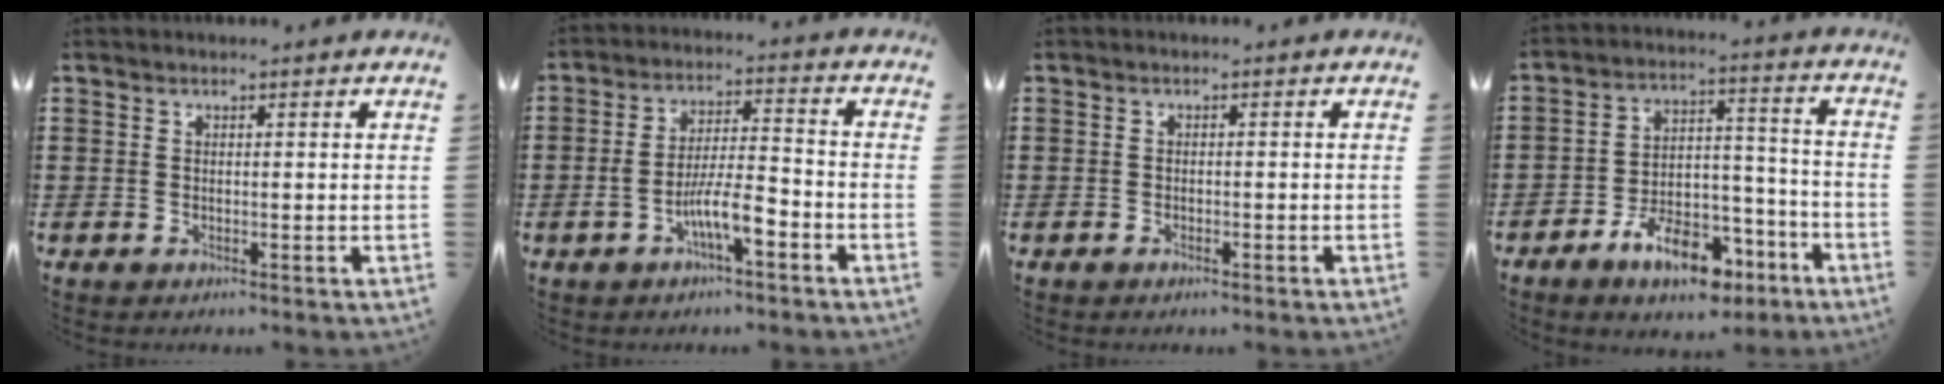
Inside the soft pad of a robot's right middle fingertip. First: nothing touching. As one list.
[{"total": 6.9, "force": [-3.3, 1.8, 5.8], "torque": [-0.123, -0.002, -0.067]}, {"total": 0.6, "force": [-0.5, 0.2, 0.3], "torque": [-0.009, -0.004, -0.008]}, {"total": 10.7, "force": [-7.2, 4.5, 6.4], "torque": [-0.108, 0.031, -0.128]}]